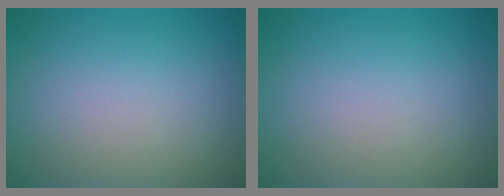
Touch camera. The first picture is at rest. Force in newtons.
{"total": 0.0}